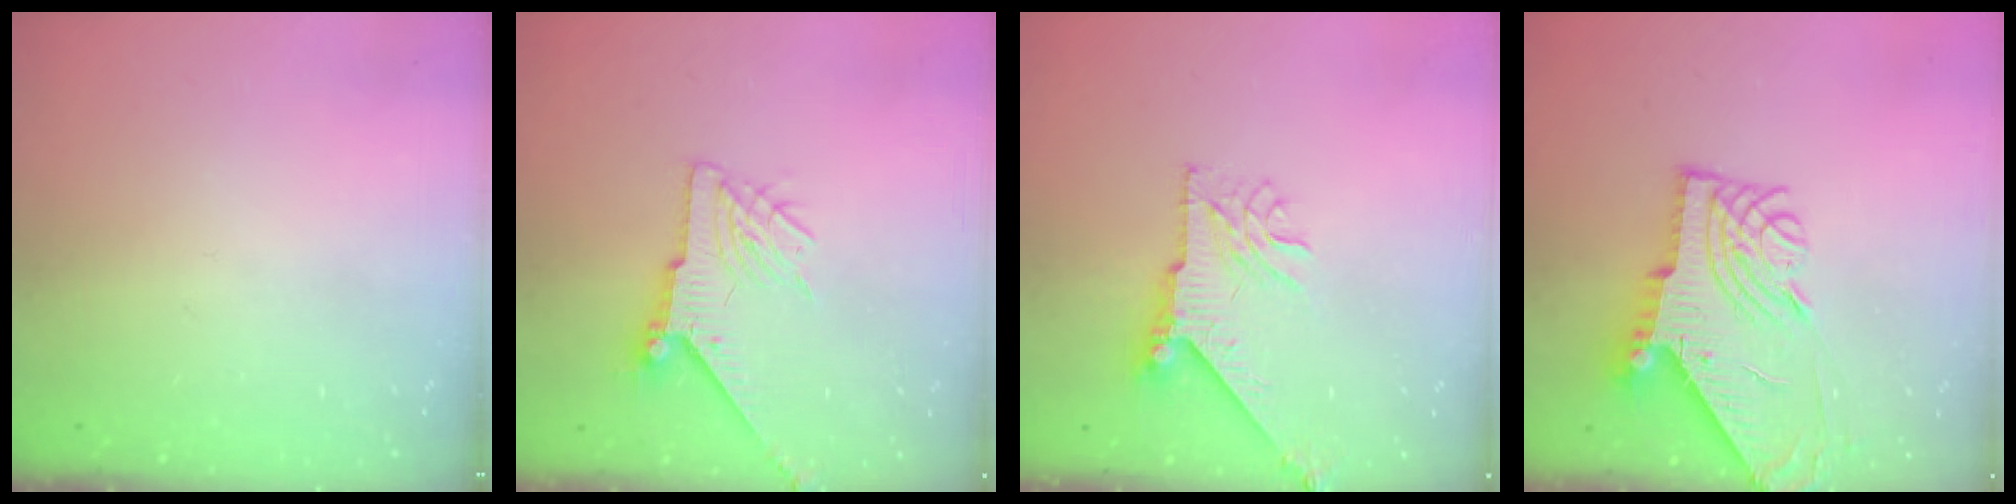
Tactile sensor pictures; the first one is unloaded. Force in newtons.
{"total": 8.0, "press": 8.0, "slide": 0.1}
{"total": 8.3, "press": 8.2, "slide": 0.8}
{"total": 11.4, "press": 11.3, "slide": 1.2}